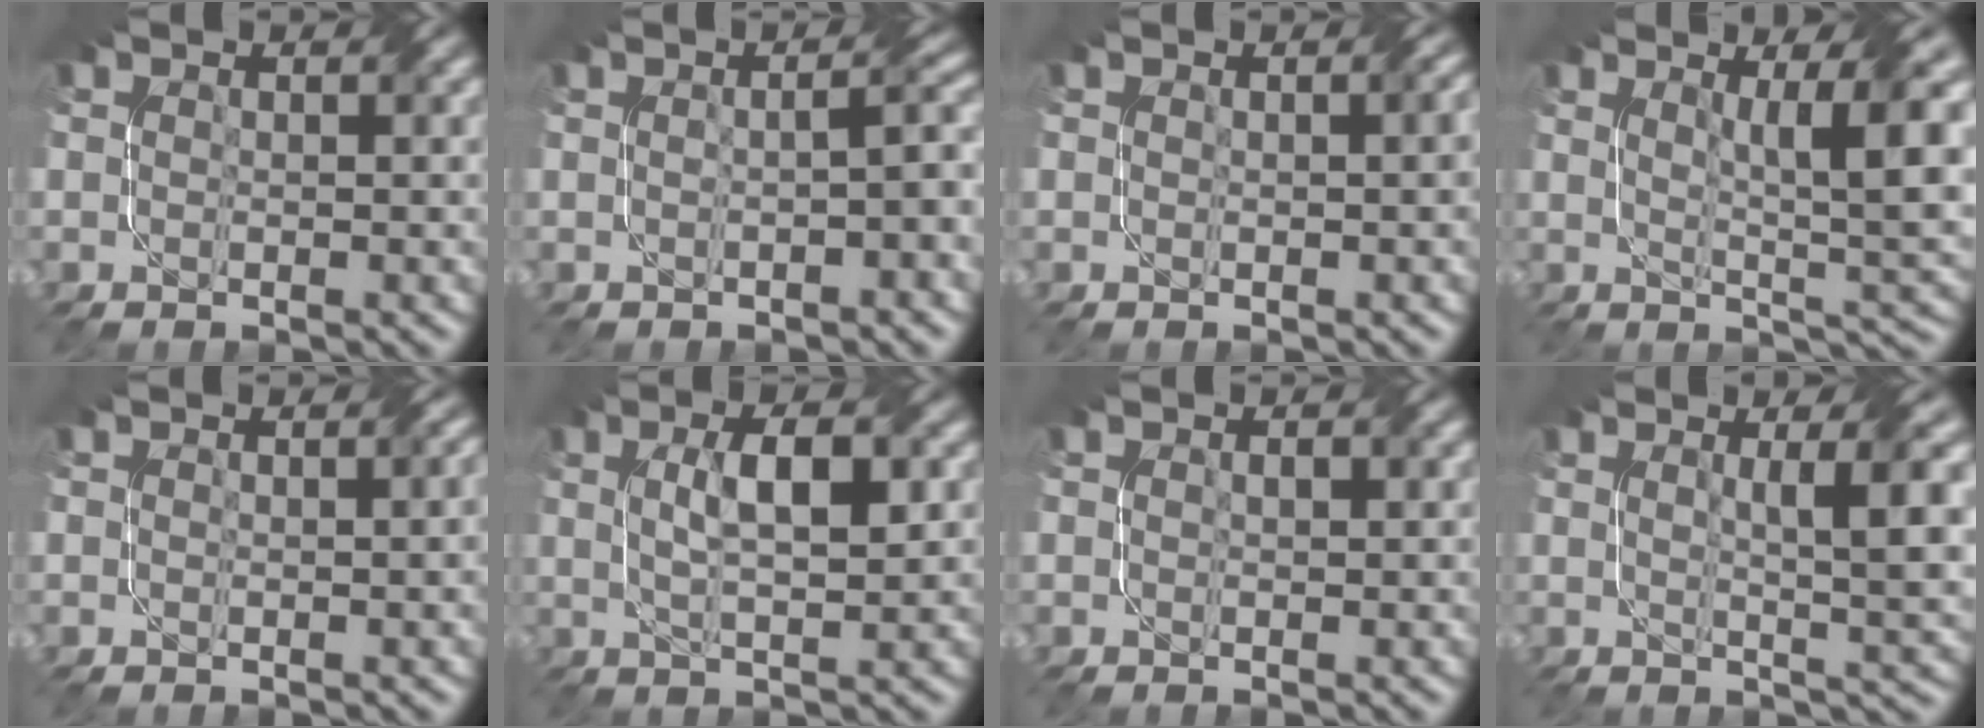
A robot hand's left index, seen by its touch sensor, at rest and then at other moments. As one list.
[{"total": 3.2, "force": [-0.2, 0.8, 3.0], "torque": [-0.033, 0.015, -0.001]}, {"total": 2.0, "force": [0.3, 0.6, 1.9], "torque": [-0.013, 0.007, 0.003]}, {"total": 7.6, "force": [2.3, 1.3, 7.1], "torque": [-0.102, -0.001, 0.042]}, {"total": 2.2, "force": [0.2, 0.8, 2.1], "torque": [-0.022, 0.004, 0.005]}, {"total": 4.9, "force": [1.0, 1.3, 4.6], "torque": [-0.083, 0.007, 0.018]}, {"total": 0.7, "force": [0.1, 0.2, 0.6], "torque": [-0.011, 0.000, 0.000]}, {"total": 6.5, "force": [1.5, 1.3, 6.1], "torque": [-0.076, 0.000, 0.023]}]